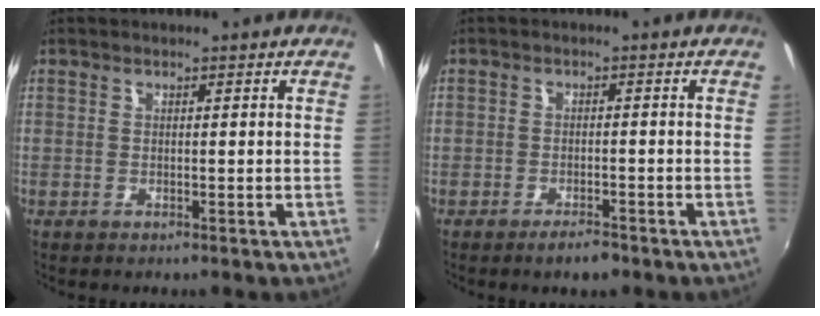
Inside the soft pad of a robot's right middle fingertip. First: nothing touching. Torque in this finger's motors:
{"motor_torque": [0.61, -0.98, -0.06, 0.00]}